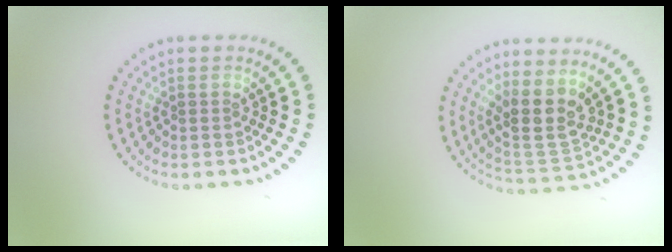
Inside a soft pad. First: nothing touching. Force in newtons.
{"total": 4.0, "press": 3.5, "slide": 1.9}